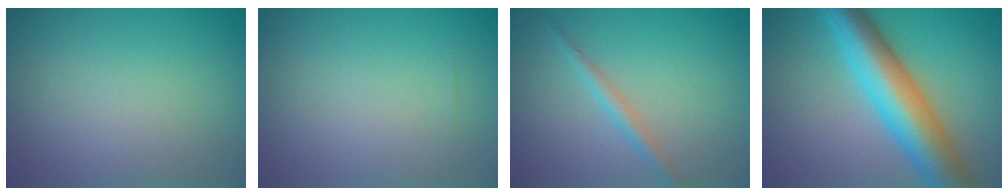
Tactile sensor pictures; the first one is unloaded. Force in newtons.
{"total": 0.0}
{"total": 1.5, "press": 1.5, "slide": 0.1}
{"total": 9.3, "press": 9.3, "slide": 0.2}